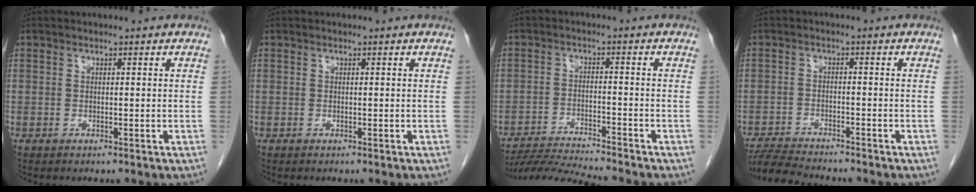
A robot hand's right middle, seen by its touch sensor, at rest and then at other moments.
{"total": 0.0}
{"total": 8.5, "force": [-8.1, -1.5, 2.0], "torque": [-0.030, -0.014, -0.146]}
{"total": 7.0, "force": [-6.7, 0.0, 2.1], "torque": [-0.037, -0.016, -0.115]}